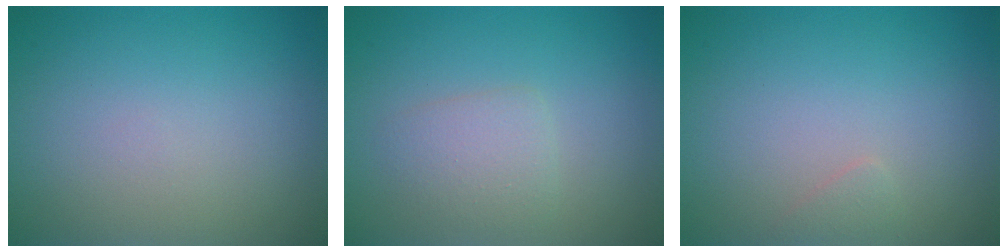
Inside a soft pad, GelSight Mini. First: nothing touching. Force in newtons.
{"total": 2.0, "press": 2.0, "slide": 0.0}
{"total": 0.6, "press": 0.6, "slide": 0.0}